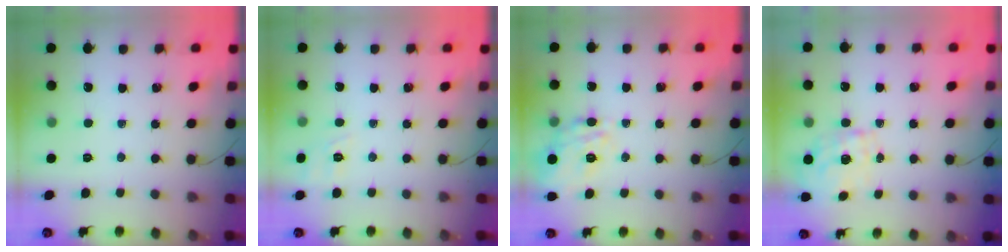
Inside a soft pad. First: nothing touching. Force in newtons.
{"total": 8.8, "press": 8.6, "slide": 1.8}
{"total": 17.4, "press": 17.3, "slide": 1.9}
{"total": 0.9, "press": 0.7, "slide": 0.6}